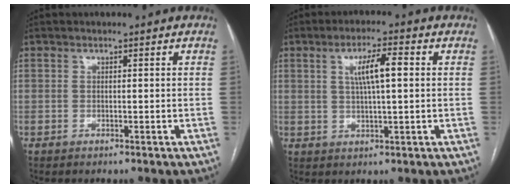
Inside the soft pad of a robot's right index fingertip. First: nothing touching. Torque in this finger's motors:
{"motor_torque": [0.22, 0.07, 0.16, 0.07]}